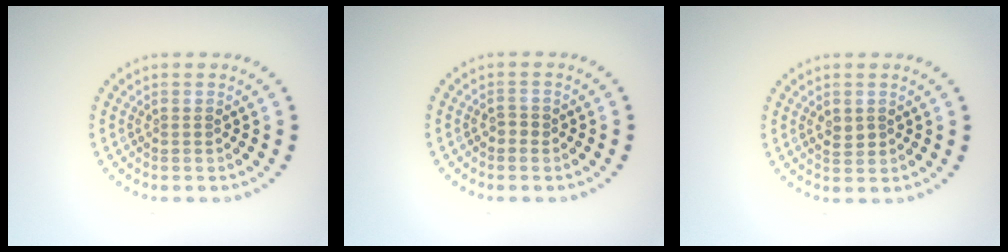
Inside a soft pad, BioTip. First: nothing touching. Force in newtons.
{"total": 0.9, "press": 0.9, "slide": 0.3}
{"total": 1.3, "press": 1.3, "slide": 0.0}